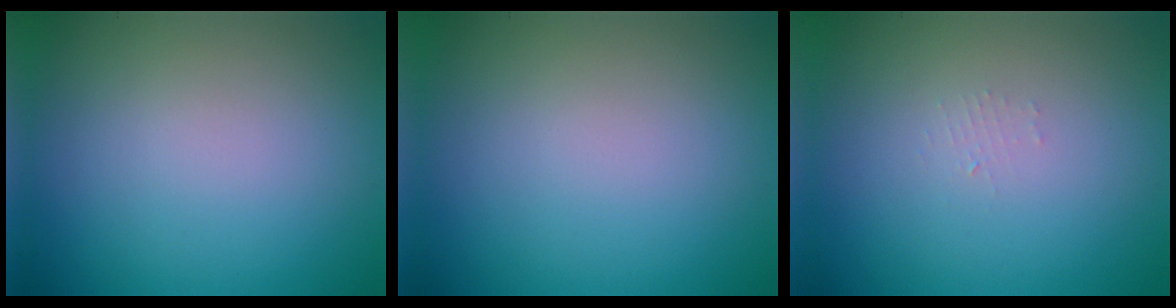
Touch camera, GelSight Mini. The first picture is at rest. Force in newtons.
{"total": 0.0}
{"total": 0.7, "press": 0.7, "slide": 0.1}